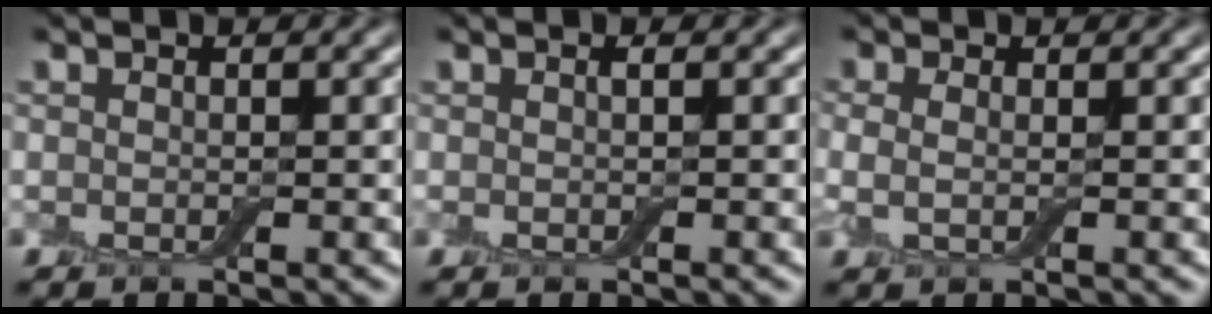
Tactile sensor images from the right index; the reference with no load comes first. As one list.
[{"total": 0.7, "force": [0.1, 0.1, 0.7], "torque": [-0.015, 0.002, 0.000]}, {"total": 1.6, "force": [0.1, 0.7, 1.5], "torque": [-0.035, -0.001, -0.002]}]